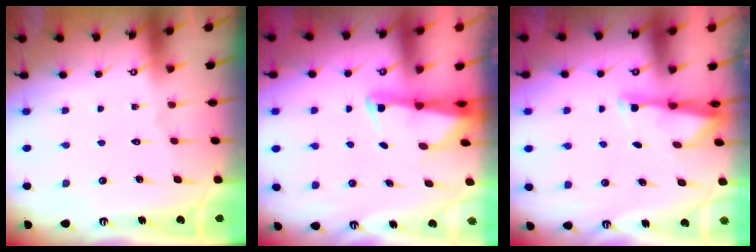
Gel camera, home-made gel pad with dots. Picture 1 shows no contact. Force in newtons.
{"total": 2.6, "press": 2.6, "slide": 0.5}
{"total": 3.1, "press": 3.0, "slide": 0.6}